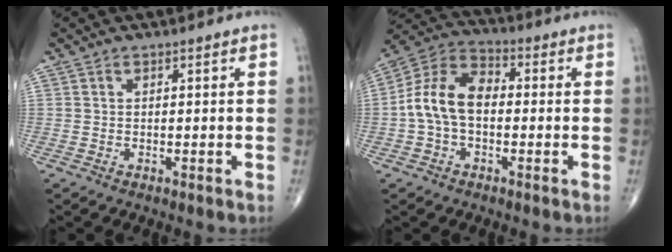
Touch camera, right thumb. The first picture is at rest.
{"total": 11.4, "force": [-0.8, 7.3, 8.7], "torque": [-0.156, 0.037, -0.028]}